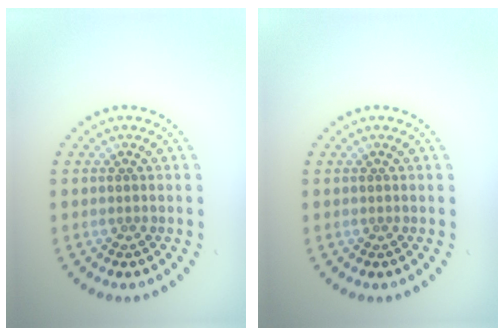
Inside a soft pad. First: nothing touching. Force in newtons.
{"total": 0.0}